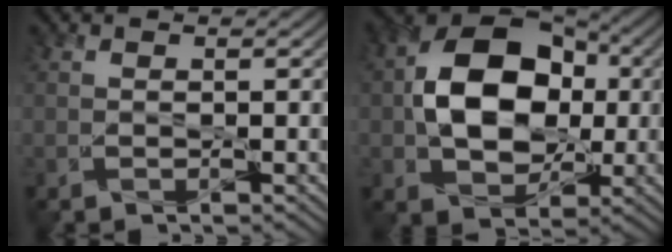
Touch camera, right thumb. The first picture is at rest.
{"total": 12.3, "force": [0.5, 9.1, 8.4], "torque": [-0.151, 0.013, 0.003]}